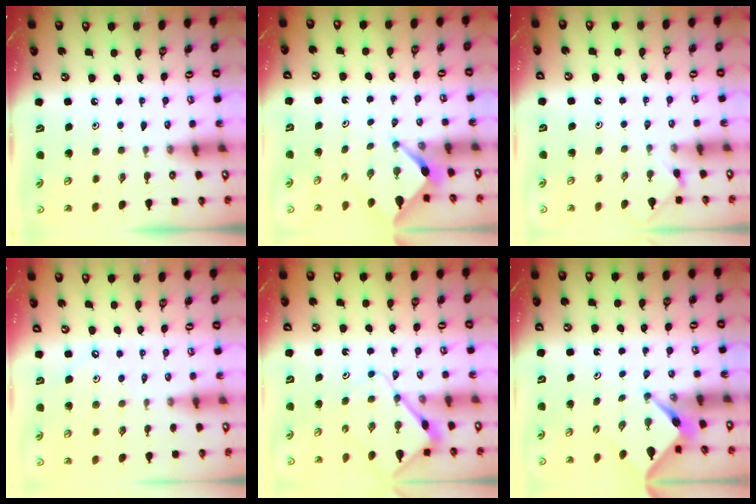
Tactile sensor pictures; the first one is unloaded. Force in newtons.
{"total": 2.6, "press": 2.6, "slide": 0.2}
{"total": 2.4, "press": 2.4, "slide": 0.5}
{"total": 2.5, "press": 2.5, "slide": 0.5}
{"total": 7.5, "press": 7.5, "slide": 0.8}
{"total": 3.1, "press": 3.1, "slide": 0.3}